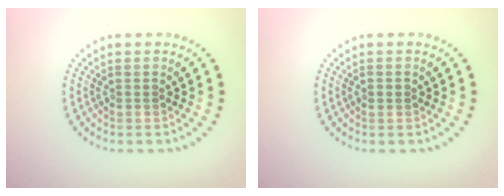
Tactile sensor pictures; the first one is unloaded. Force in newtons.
{"total": 1.1, "press": 1.1, "slide": 0.0}